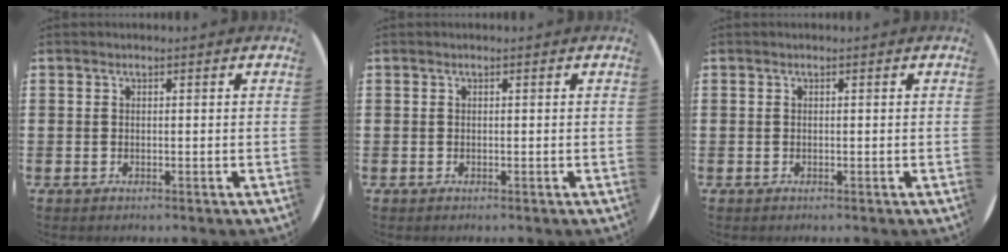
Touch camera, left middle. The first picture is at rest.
{"total": 0.0}
{"total": 0.0}